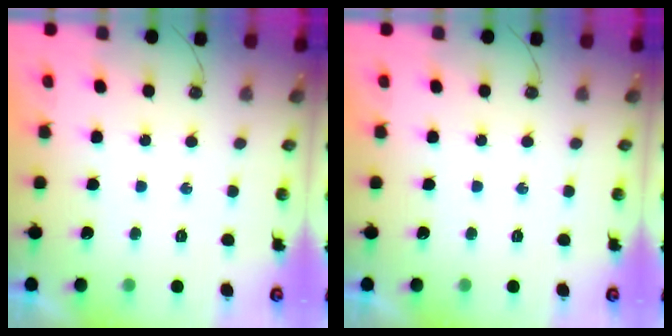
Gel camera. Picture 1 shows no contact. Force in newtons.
{"total": 0.0}